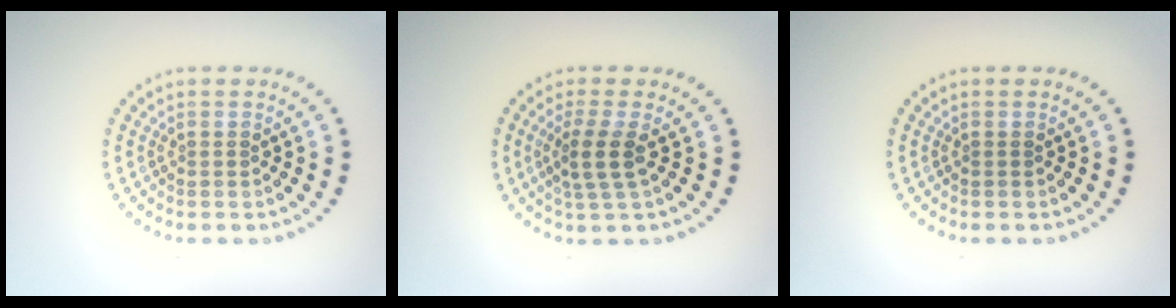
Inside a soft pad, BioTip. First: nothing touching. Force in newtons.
{"total": 2.6, "press": 2.1, "slide": 1.6}
{"total": 0.0}